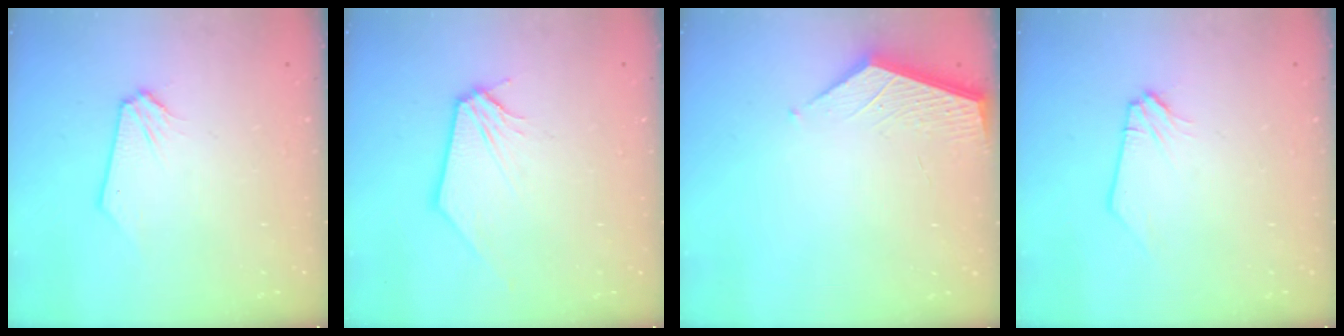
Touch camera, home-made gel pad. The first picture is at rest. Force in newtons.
{"total": 0.0}
{"total": 2.2, "press": 2.2, "slide": 0.2}
{"total": 0.0}